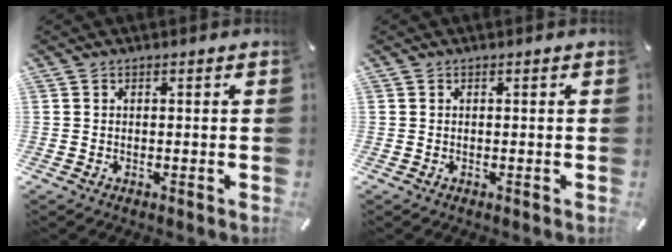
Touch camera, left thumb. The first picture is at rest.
{"total": 0.0}